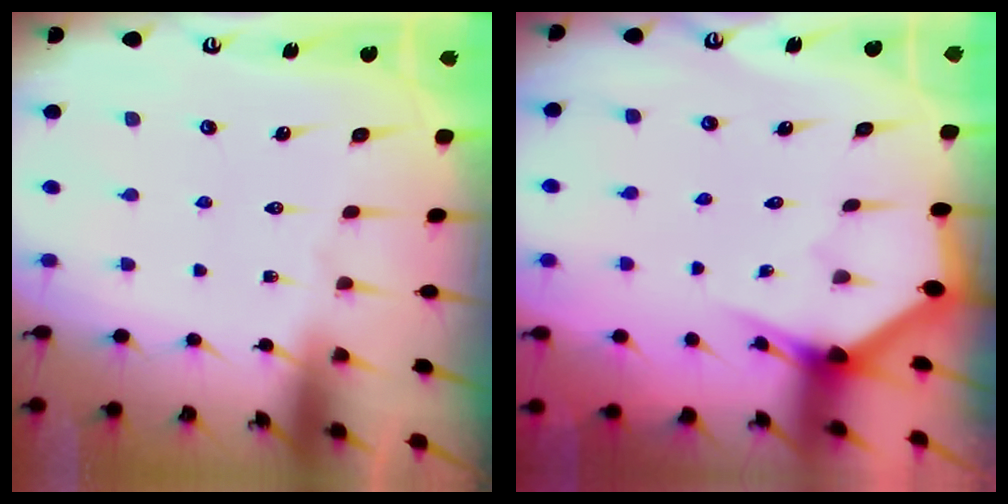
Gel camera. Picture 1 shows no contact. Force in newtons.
{"total": 2.9, "press": 2.9, "slide": 0.1}